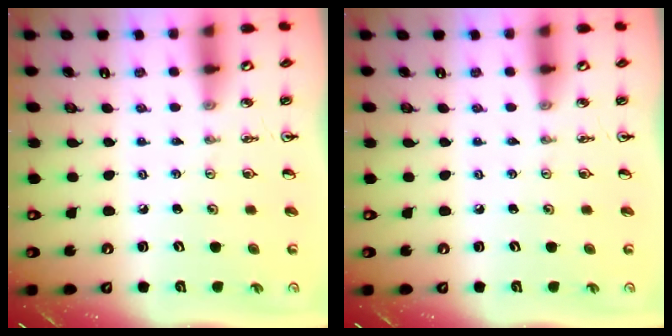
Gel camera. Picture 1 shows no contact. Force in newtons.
{"total": 0.0}